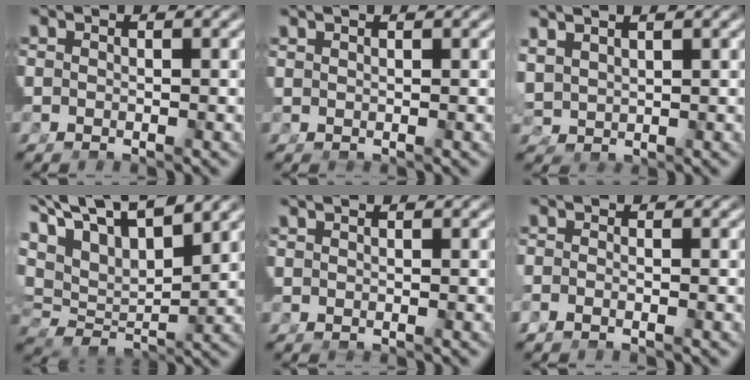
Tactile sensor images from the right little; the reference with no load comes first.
{"total": 1.4, "force": [1.1, -1.0, 0.1], "torque": [0.013, 0.006, 0.025]}
{"total": 2.3, "force": [1.8, 1.0, 1.1], "torque": [-0.021, -0.005, 0.050]}
{"total": 9.4, "force": [4.2, 5.4, 6.5], "torque": [-0.115, -0.009, 0.075]}
{"total": 1.1, "force": [0.6, -0.9, -0.1], "torque": [0.014, 0.004, 0.016]}
{"total": 1.1, "force": [-0.7, 0.1, 0.9], "torque": [-0.020, -0.003, -0.014]}